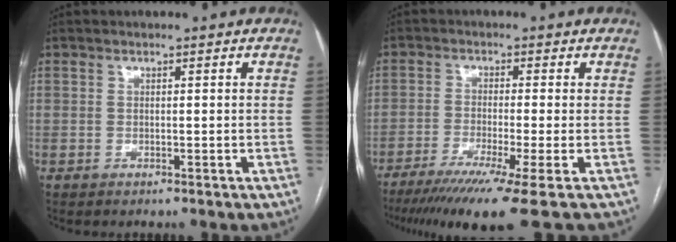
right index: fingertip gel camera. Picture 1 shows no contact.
{"total": 11.3, "force": [-8.1, -1.8, 7.6], "torque": [-0.108, -0.033, -0.125]}